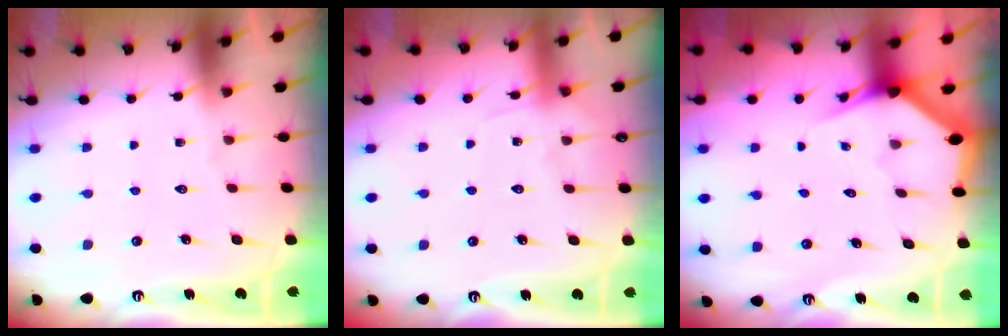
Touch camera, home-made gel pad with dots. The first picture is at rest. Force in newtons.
{"total": 5.6, "press": 5.6, "slide": 0.6}
{"total": 3.1, "press": 3.1, "slide": 0.1}